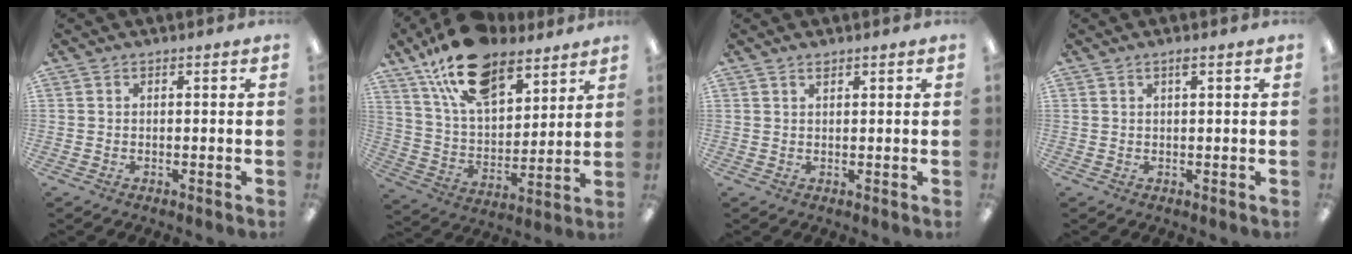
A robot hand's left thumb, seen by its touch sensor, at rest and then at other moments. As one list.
[{"total": 19.4, "force": [13.1, 9.4, 10.7], "torque": [-0.190, -0.060, 0.234]}, {"total": 1.1, "force": [1.0, 0.2, 0.5], "torque": [-0.004, -0.004, 0.016]}, {"total": 1.4, "force": [0.9, 0.1, 1.1], "torque": [-0.016, -0.001, 0.012]}]